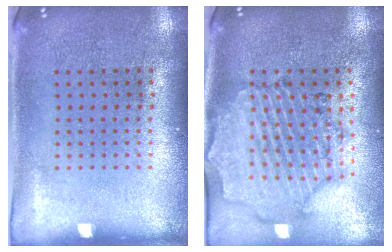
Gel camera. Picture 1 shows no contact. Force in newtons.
{"total": 1.6, "press": 1.6, "slide": 0.4}